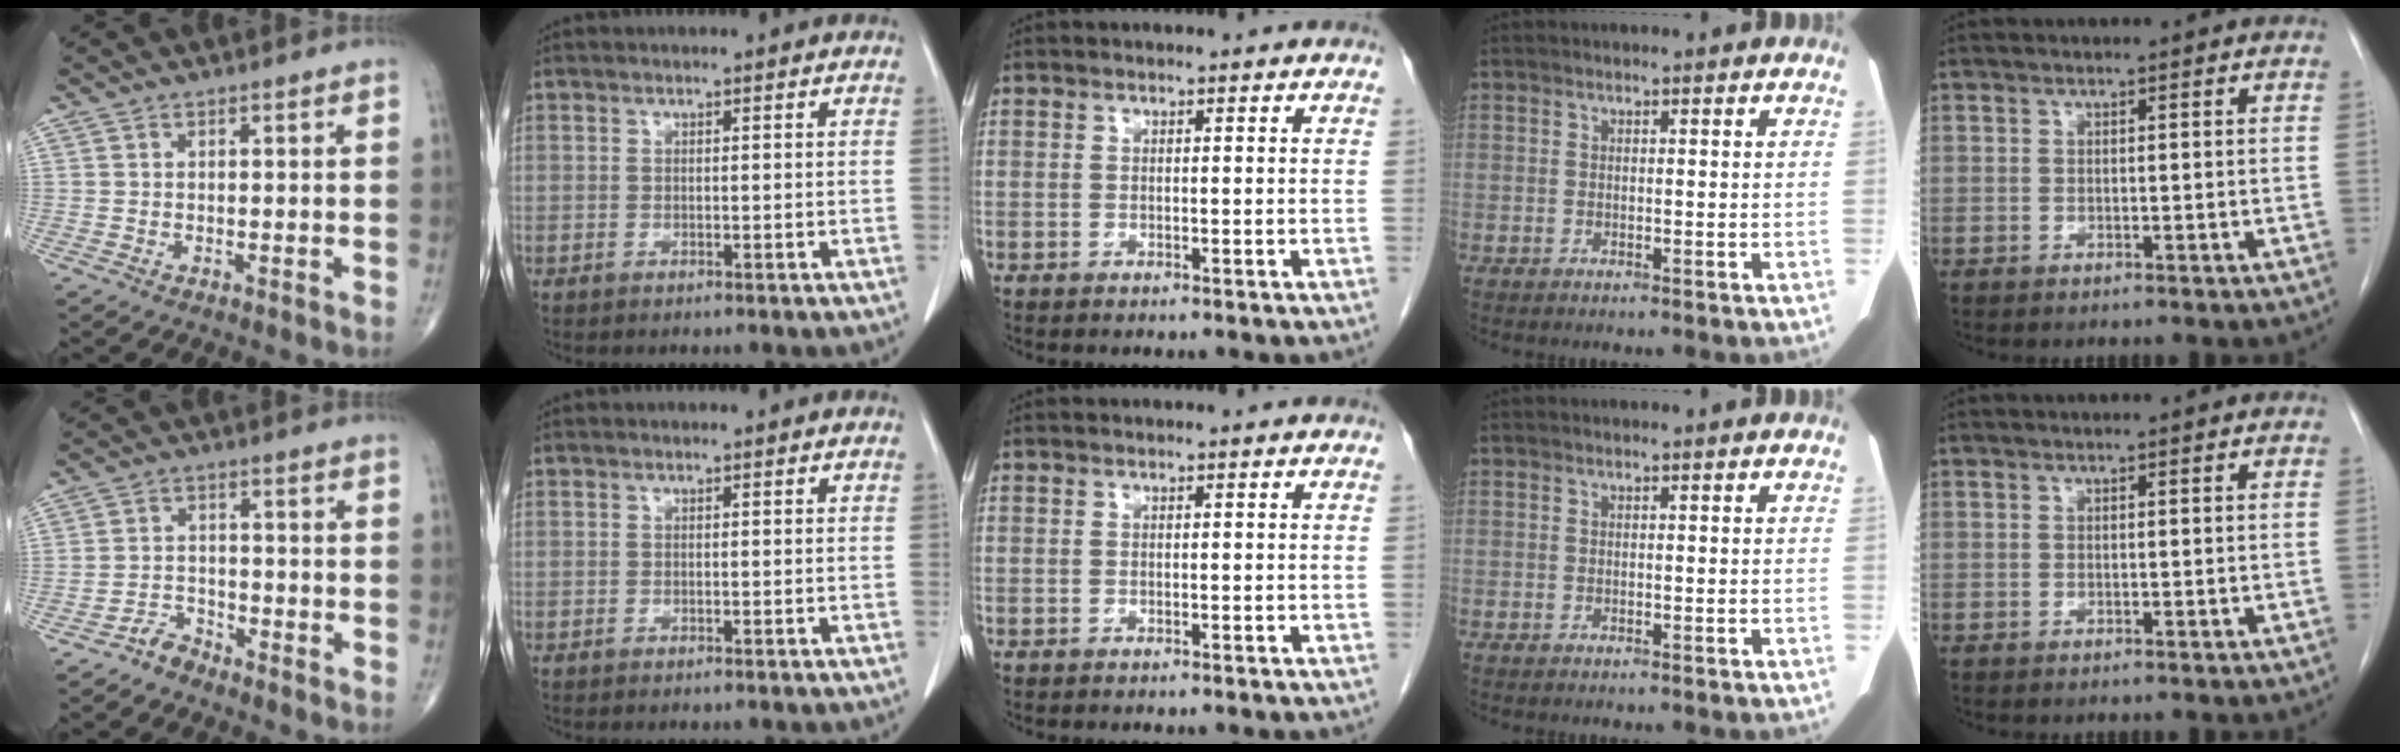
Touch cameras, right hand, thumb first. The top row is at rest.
{"thumb": {"total": 2.7, "force": [-2.6, 0.9, 0.1], "torque": [0.006, 0.010, -0.051]}}